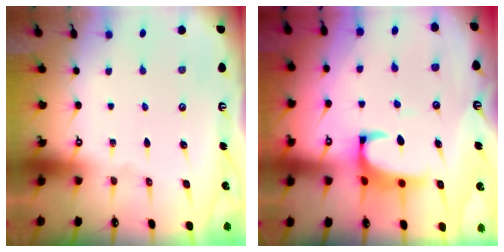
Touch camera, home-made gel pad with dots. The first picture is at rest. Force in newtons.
{"total": 2.3, "press": 2.1, "slide": 1.0}